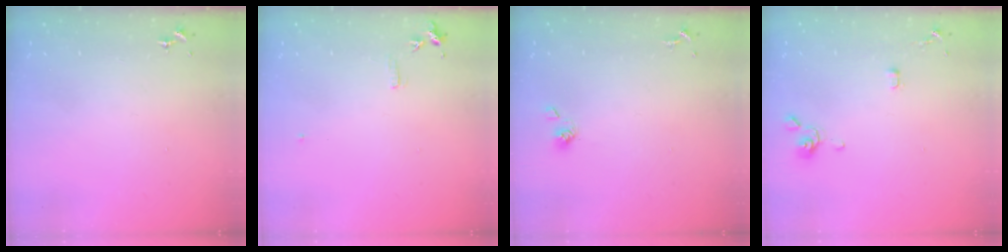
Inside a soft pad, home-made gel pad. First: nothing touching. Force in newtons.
{"total": 5.6, "press": 5.5, "slide": 0.7}
{"total": 4.4, "press": 3.7, "slide": 2.4}
{"total": 3.4, "press": 3.4, "slide": 0.7}